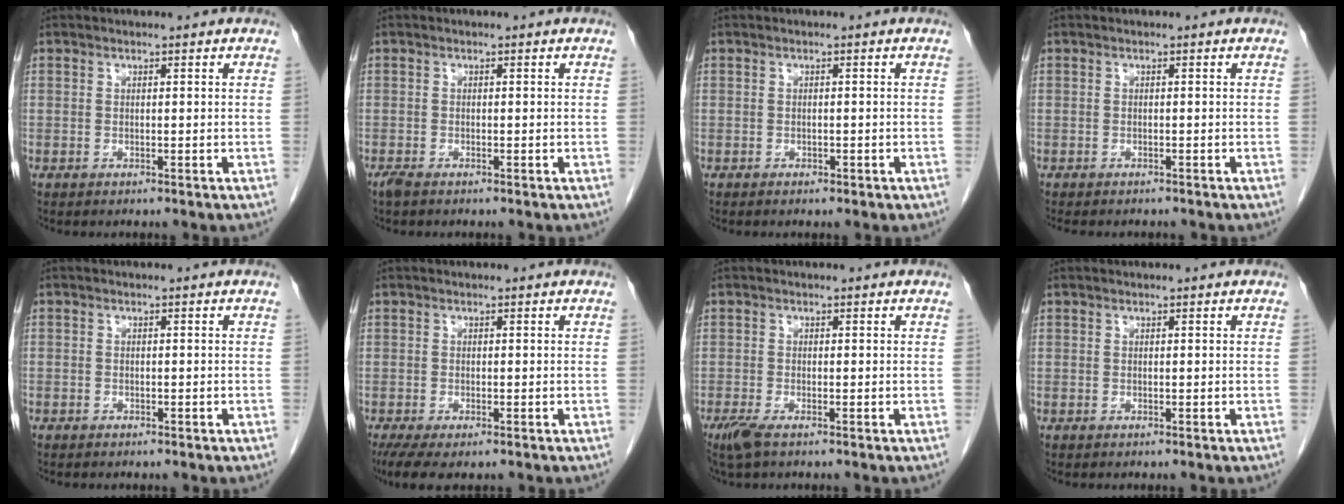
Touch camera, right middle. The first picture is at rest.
{"total": 1.3, "force": [-1.0, 0.3, 0.7], "torque": [-0.023, -0.005, -0.020]}
{"total": 1.2, "force": [-0.8, 0.6, 0.7], "torque": [-0.014, -0.002, -0.007]}
{"total": 5.4, "force": [-4.7, 1.6, 2.1], "torque": [-0.027, -0.007, -0.060]}
{"total": 1.1, "force": [-0.9, 0.5, 0.3], "torque": [-0.012, 0.000, -0.013]}
{"total": 6.0, "force": [-4.1, 2.0, 3.9], "torque": [-0.068, -0.018, -0.065]}
{"total": 2.7, "force": [-1.8, 0.5, 2.0], "torque": [-0.046, -0.009, -0.036]}
{"total": 0.0}